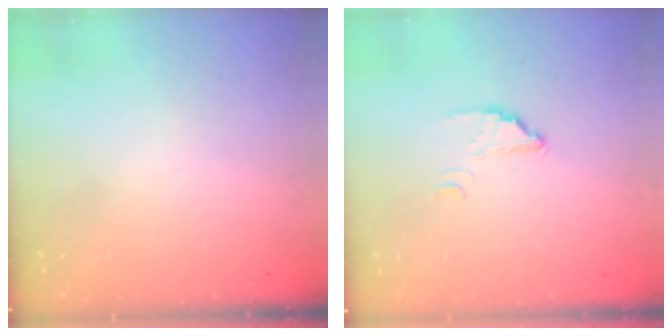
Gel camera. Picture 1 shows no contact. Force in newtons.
{"total": 2.8, "press": 2.8, "slide": 0.1}